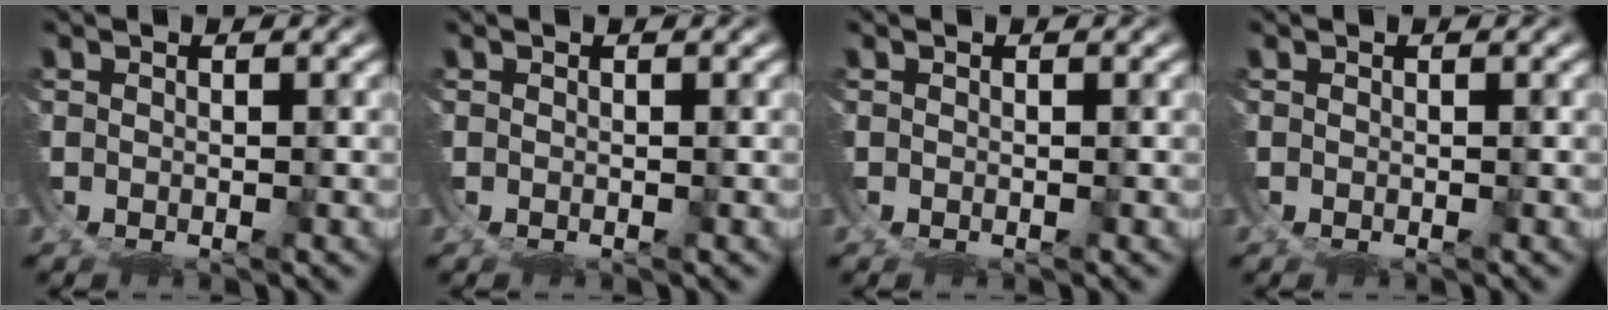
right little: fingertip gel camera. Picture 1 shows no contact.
{"total": 0.0}
{"total": 0.0}
{"total": 0.0}